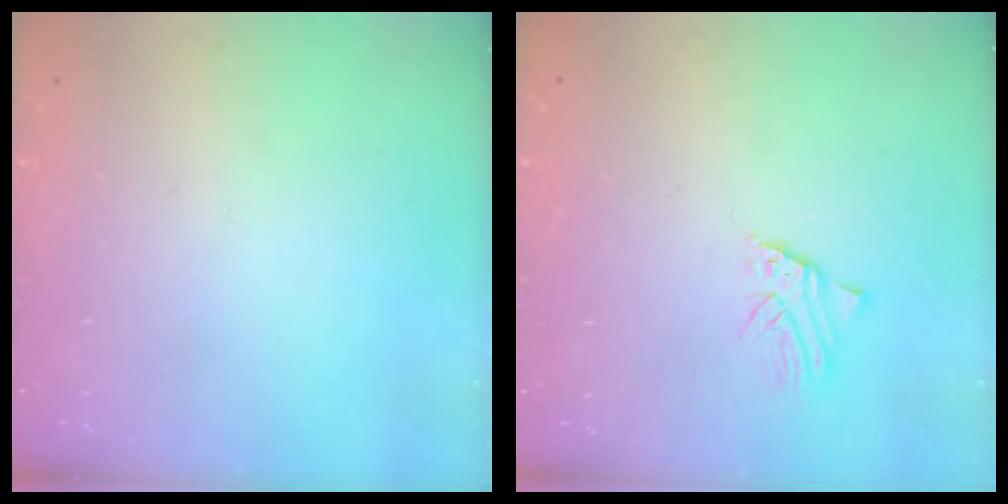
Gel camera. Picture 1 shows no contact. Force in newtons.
{"total": 1.9, "press": 1.9, "slide": 0.2}